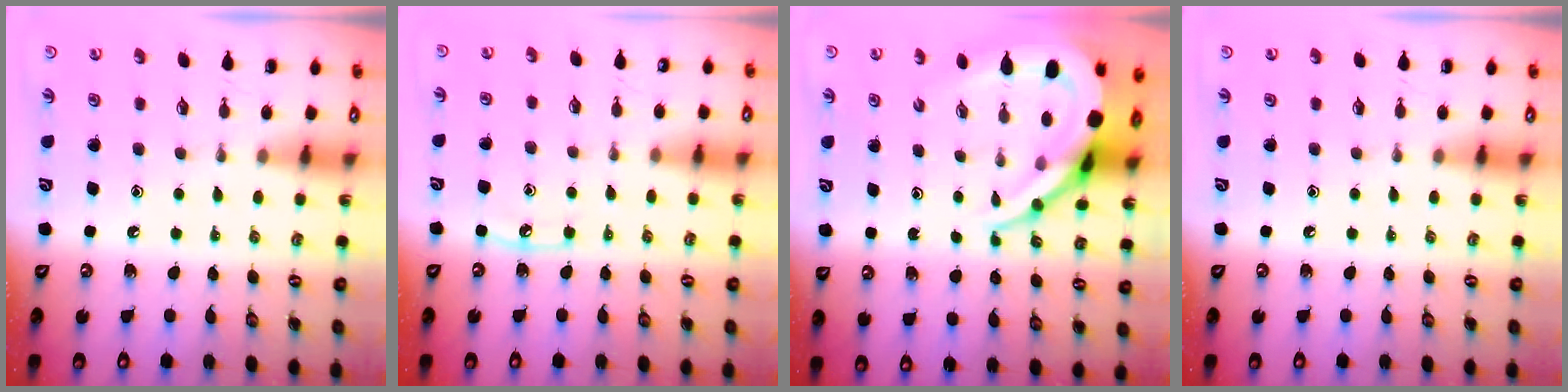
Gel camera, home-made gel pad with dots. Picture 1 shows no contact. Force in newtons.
{"total": 5.7, "press": 5.7, "slide": 0.6}
{"total": 13.1, "press": 13.1, "slide": 1.5}
{"total": 0.0}